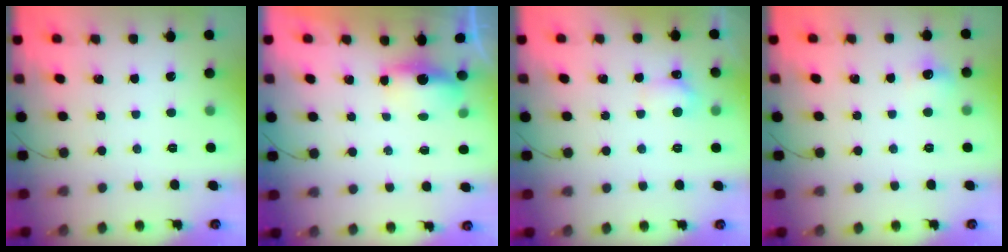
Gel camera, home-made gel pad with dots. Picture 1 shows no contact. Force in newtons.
{"total": 6.2, "press": 4.3, "slide": 4.6}
{"total": 5.5, "press": 5.2, "slide": 1.5}
{"total": 6.0, "press": 5.9, "slide": 1.1}